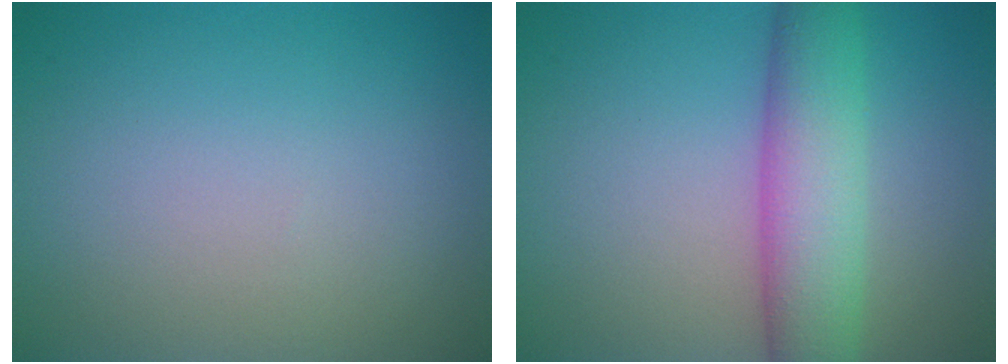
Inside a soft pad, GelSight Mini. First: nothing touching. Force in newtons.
{"total": 6.5, "press": 6.5, "slide": 0.1}